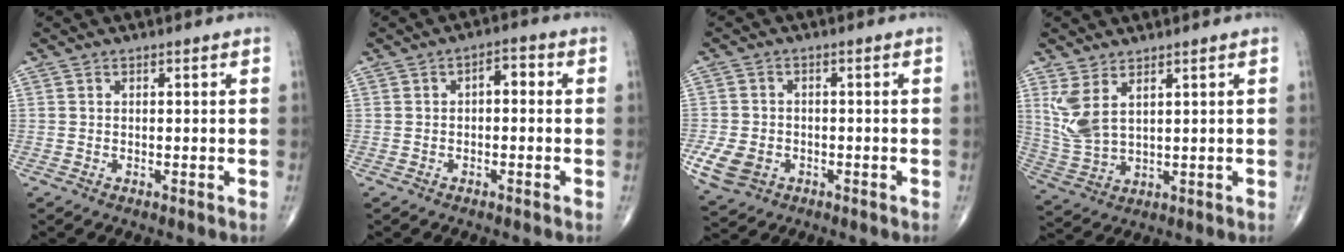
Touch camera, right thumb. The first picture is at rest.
{"total": 3.1, "force": [0.0, 1.7, 2.6], "torque": [-0.026, 0.014, -0.008]}
{"total": 6.7, "force": [-2.3, 5.2, 3.6], "torque": [-0.073, 0.006, -0.035]}
{"total": 7.4, "force": [3.4, 3.1, 5.8], "torque": [-0.131, -0.016, 0.083]}